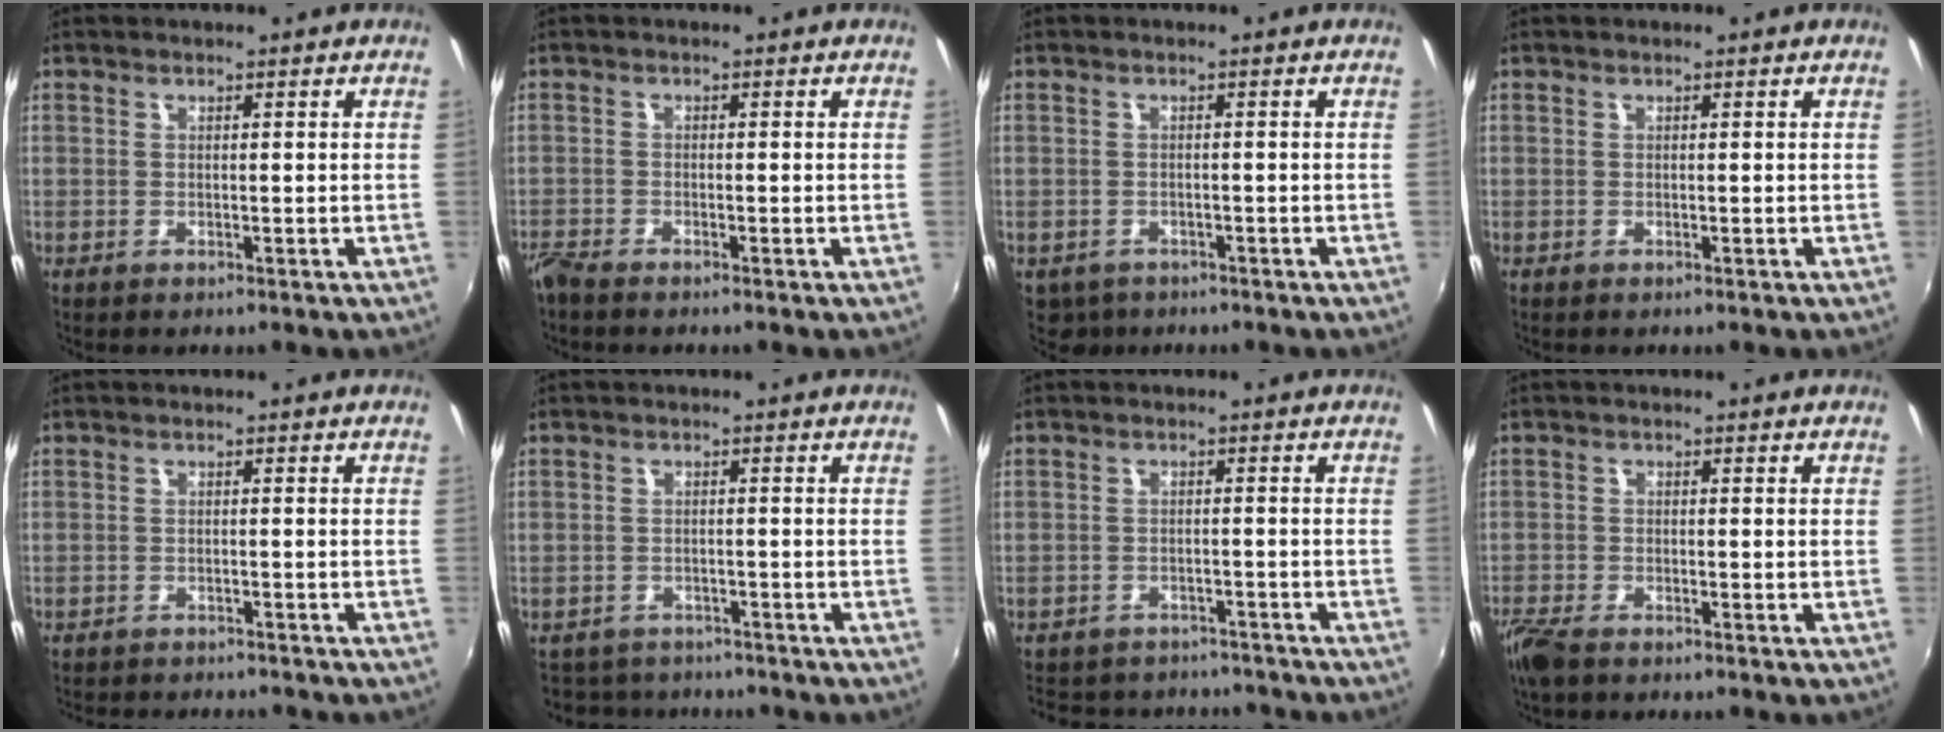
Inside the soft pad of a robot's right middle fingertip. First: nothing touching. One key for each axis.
{"total": 2.7, "fx": -2.5, "fy": 0.3, "fz": 1.1, "tx": -0.031, "ty": -0.012, "tz": -0.052}
{"total": 3.0, "fx": -1.8, "fy": 2.2, "fz": 0.8, "tx": -0.021, "ty": -0.005, "tz": -0.024}
{"total": 0.0}
{"total": 6.4, "fx": -6.0, "fy": 1.4, "fz": 2.0, "tx": -0.051, "ty": -0.013, "tz": -0.085}
{"total": 6.2, "fx": -5.1, "fy": 3.4, "fz": 0.6, "tx": -0.022, "ty": 0.016, "tz": -0.081}
{"total": 13.3, "fx": -11.4, "fy": 5.7, "fz": 3.9, "tx": -0.096, "ty": 0.024, "tz": -0.152}
{"total": 5.5, "fx": -4.4, "fy": 1.6, "fz": 2.8, "tx": -0.079, "ty": -0.021, "tz": -0.089}